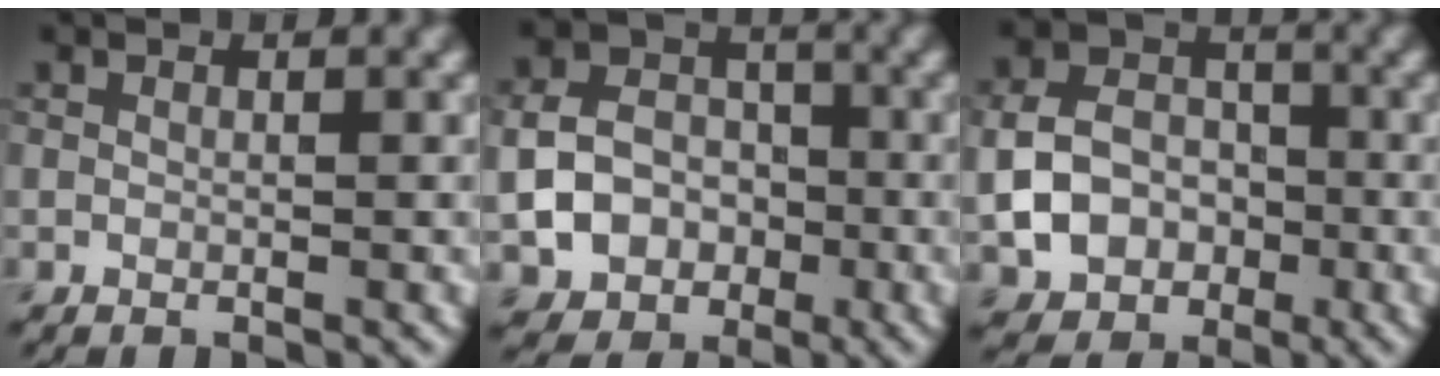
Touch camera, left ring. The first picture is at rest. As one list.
[{"total": 5.8, "force": [-1.2, 4.9, 2.9], "torque": [-0.052, -0.005, -0.021]}, {"total": 5.8, "force": [-1.3, 4.7, 3.0], "torque": [-0.056, -0.001, -0.023]}]